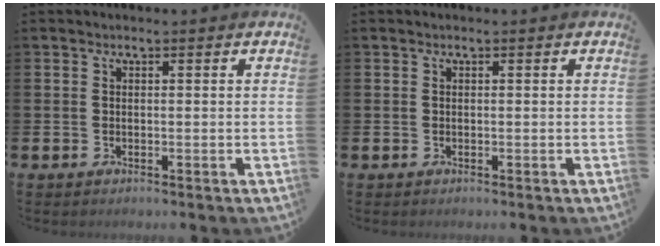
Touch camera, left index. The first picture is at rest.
{"total": 0.0}